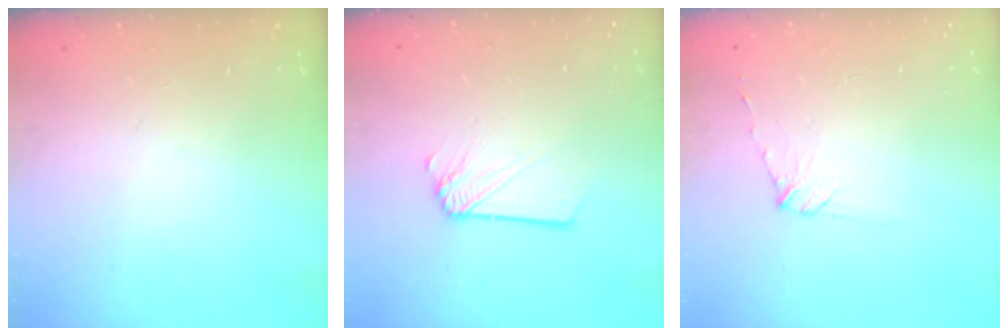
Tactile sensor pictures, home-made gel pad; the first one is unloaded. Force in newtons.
{"total": 2.1, "press": 2.1, "slide": 0.3}
{"total": 5.3, "press": 5.3, "slide": 0.6}